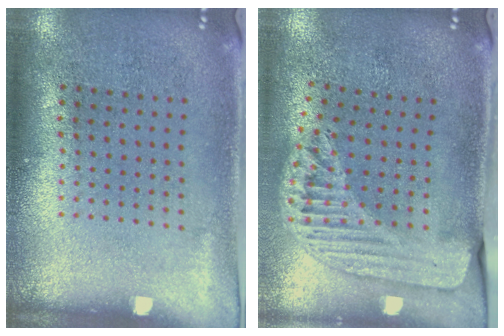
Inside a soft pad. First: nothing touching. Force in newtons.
{"total": 1.6, "press": 1.5, "slide": 0.4}